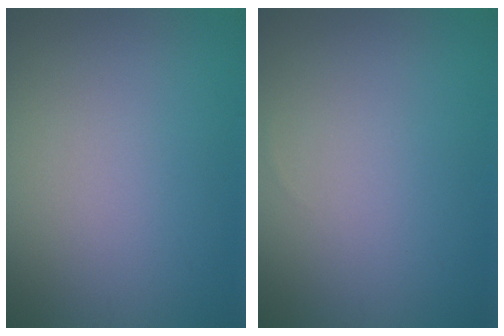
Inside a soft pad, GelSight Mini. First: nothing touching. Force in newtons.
{"total": 0.0}